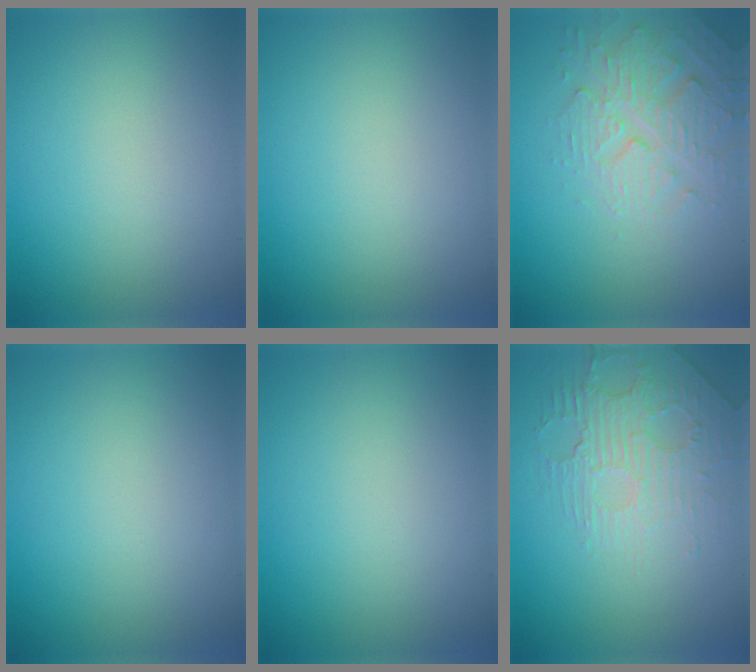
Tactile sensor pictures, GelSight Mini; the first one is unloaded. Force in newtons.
{"total": 0.0}
{"total": 4.2, "press": 4.1, "slide": 0.8}
{"total": 0.0}
{"total": 0.0}
{"total": 2.5, "press": 1.9, "slide": 1.6}